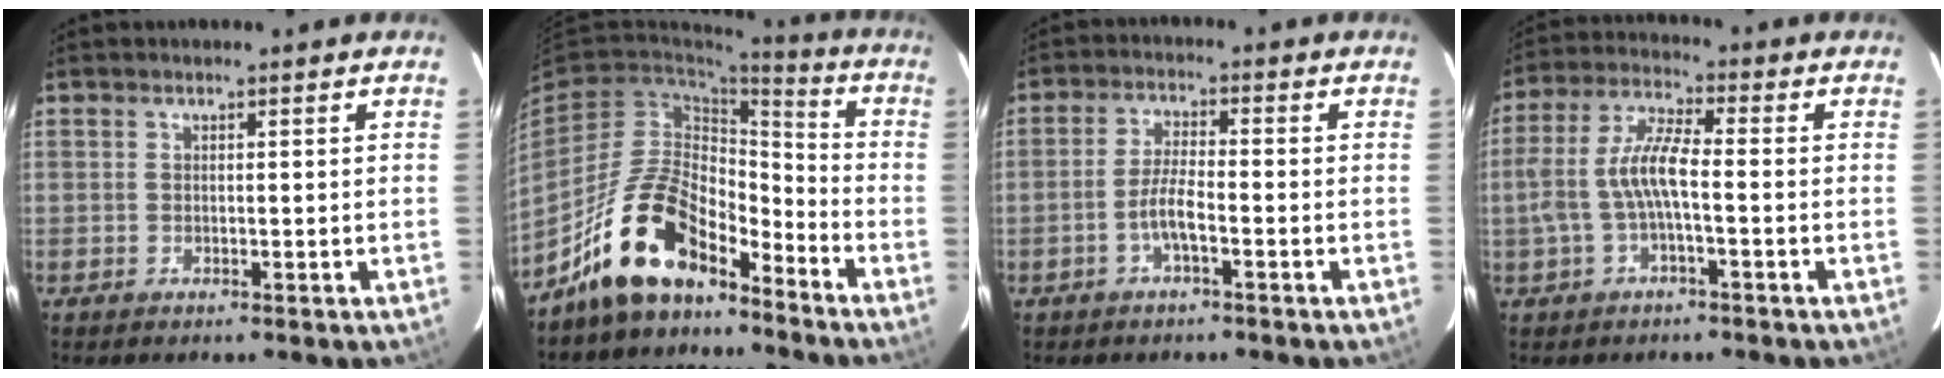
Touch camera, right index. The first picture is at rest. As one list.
[{"total": 14.8, "force": [-11.1, 6.3, 7.6], "torque": [-0.155, 0.022, -0.199]}, {"total": 4.2, "force": [-2.1, 0.7, 3.6], "torque": [-0.078, 0.004, -0.041]}, {"total": 8.1, "force": [-1.8, 2.0, 7.6], "torque": [-0.165, 0.010, -0.031]}]